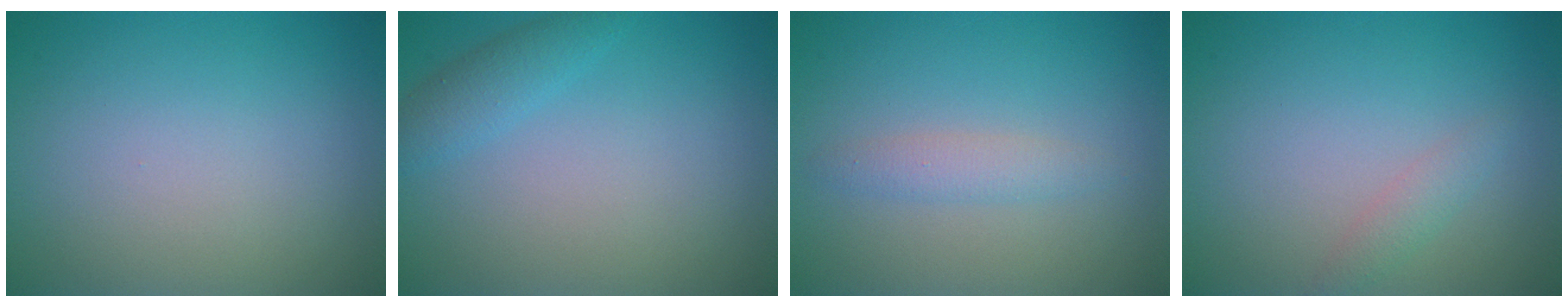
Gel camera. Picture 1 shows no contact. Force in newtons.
{"total": 1.9, "press": 1.9, "slide": 0.1}
{"total": 1.6, "press": 1.6, "slide": 0.0}
{"total": 1.2, "press": 1.2, "slide": 0.0}